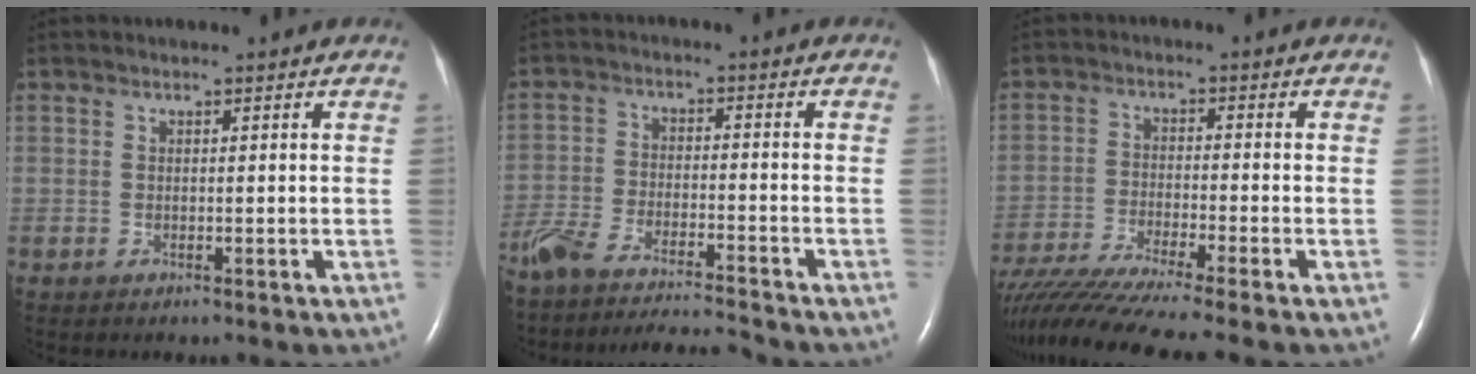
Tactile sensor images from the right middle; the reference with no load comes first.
{"total": 15.4, "force": [-14.2, 0.9, 5.8], "torque": [-0.117, -0.012, -0.231]}
{"total": 13.6, "force": [-11.6, -1.6, 7.0], "torque": [-0.121, -0.033, -0.192]}